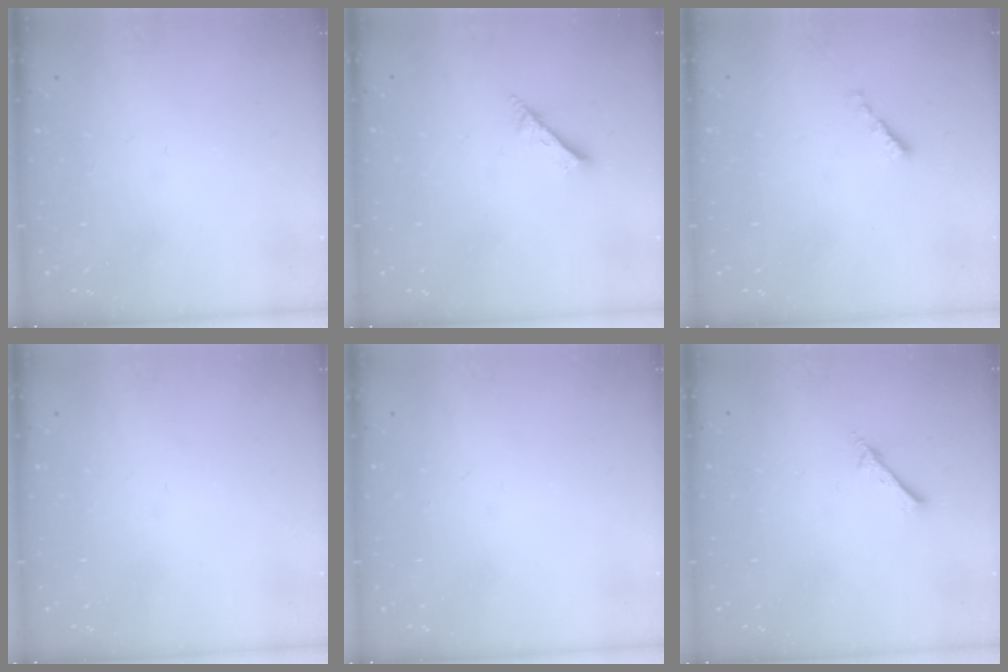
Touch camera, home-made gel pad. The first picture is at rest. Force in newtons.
{"total": 1.7, "press": 1.6, "slide": 0.1}
{"total": 0.7, "press": 0.5, "slide": 0.4}
{"total": 0.0}
{"total": 0.0}
{"total": 2.6, "press": 2.6, "slide": 0.3}